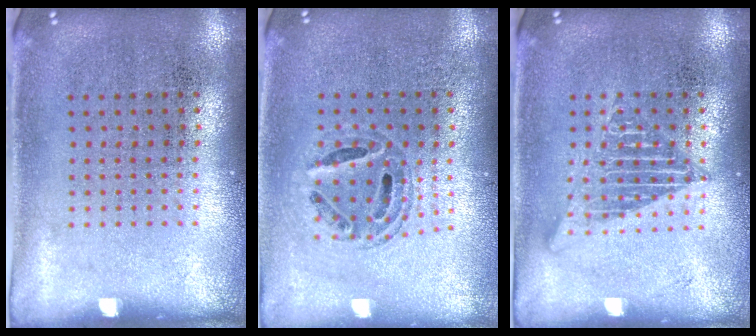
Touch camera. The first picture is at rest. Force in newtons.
{"total": 0.6, "press": 0.6, "slide": 0.2}
{"total": 2.4, "press": 2.4, "slide": 0.2}